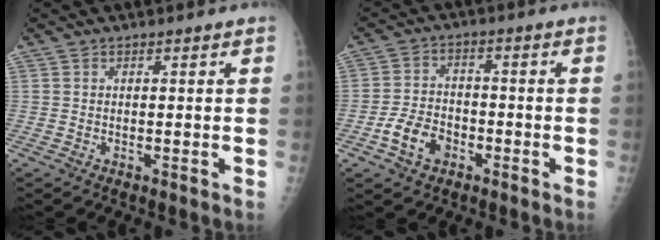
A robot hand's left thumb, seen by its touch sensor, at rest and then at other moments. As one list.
[{"total": 7.3, "force": [-3.4, 5.2, 3.9], "torque": [-0.060, 0.022, -0.061]}]